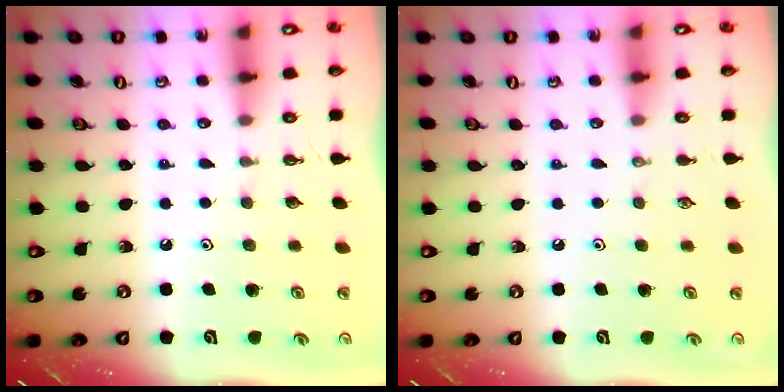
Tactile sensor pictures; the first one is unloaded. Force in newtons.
{"total": 0.0}